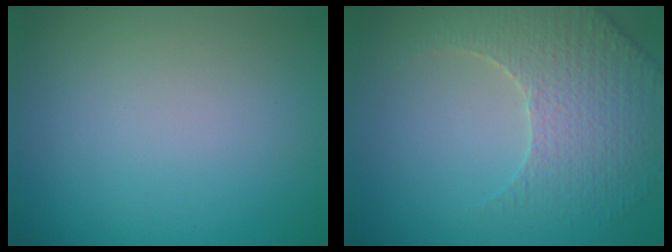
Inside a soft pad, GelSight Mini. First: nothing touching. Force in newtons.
{"total": 4.1, "press": 4.0, "slide": 0.9}